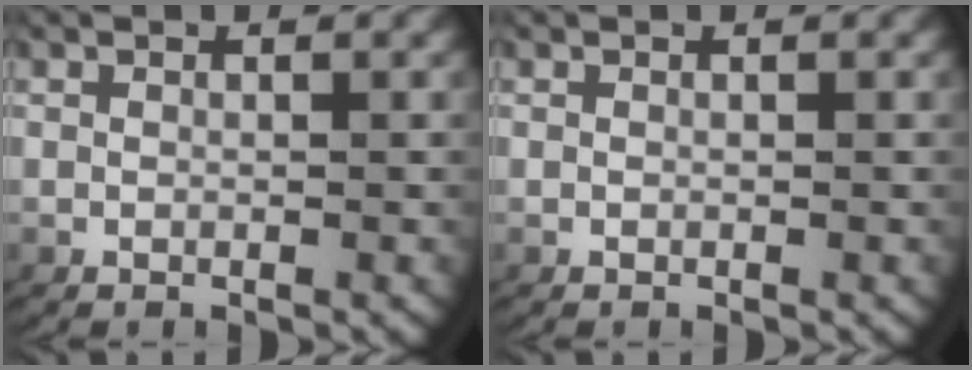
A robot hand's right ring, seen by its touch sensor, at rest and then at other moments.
{"total": 0.0}